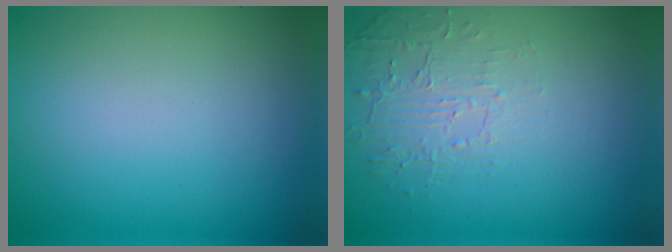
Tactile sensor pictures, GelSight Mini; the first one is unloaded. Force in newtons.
{"total": 1.9, "press": 0.8, "slide": 1.7}